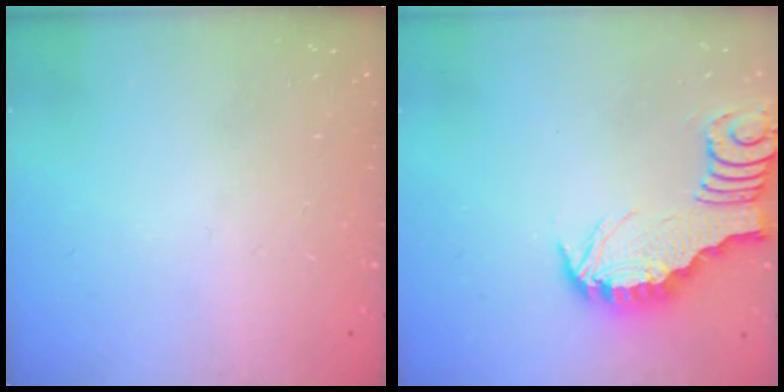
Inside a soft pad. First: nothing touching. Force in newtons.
{"total": 2.9, "press": 2.8, "slide": 0.3}